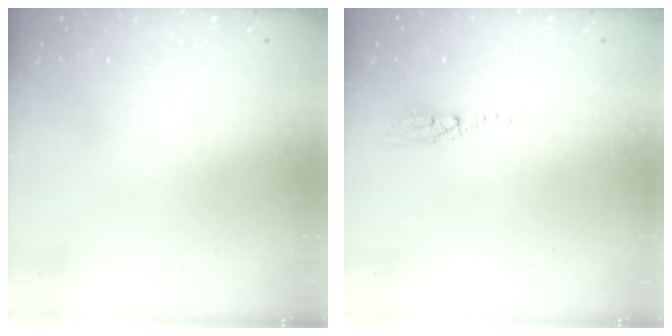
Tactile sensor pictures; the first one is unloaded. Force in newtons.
{"total": 15.0, "press": 4.7, "slide": 14.2}